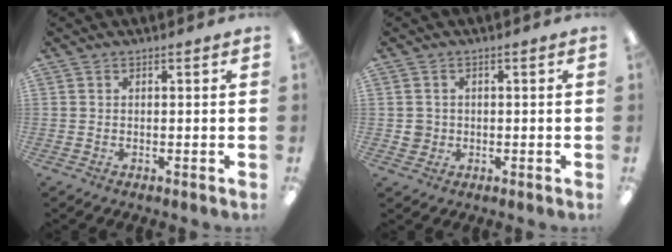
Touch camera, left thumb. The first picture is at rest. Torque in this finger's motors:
{"motor_torque": [-0.12, 0.20, 0.13, -0.04, 0.00]}